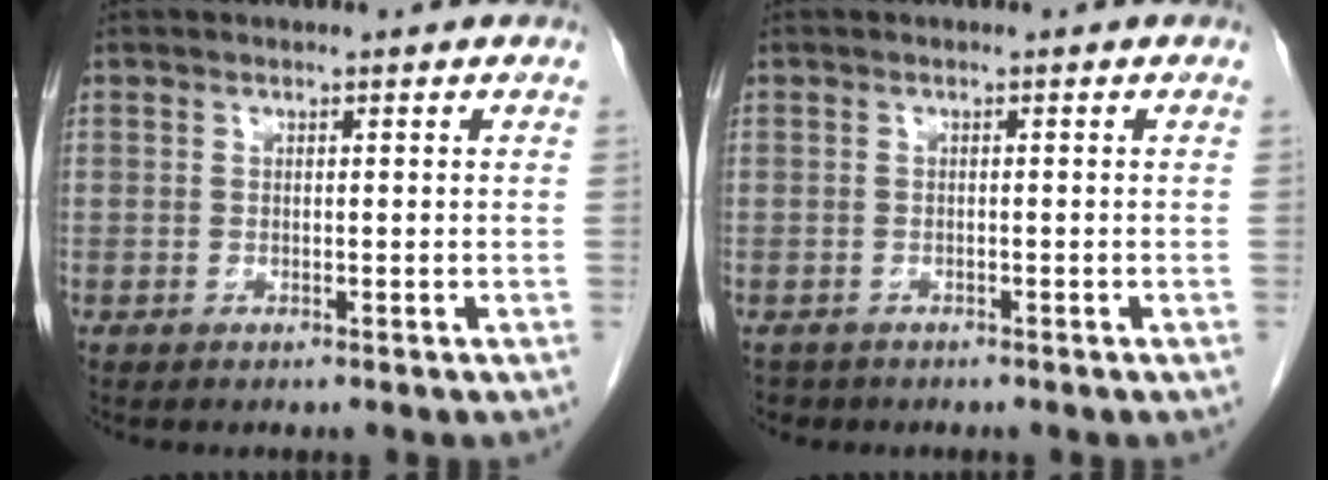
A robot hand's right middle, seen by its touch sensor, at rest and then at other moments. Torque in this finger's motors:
{"motor_torque": [0.07, -0.03, -0.01, 0.00]}